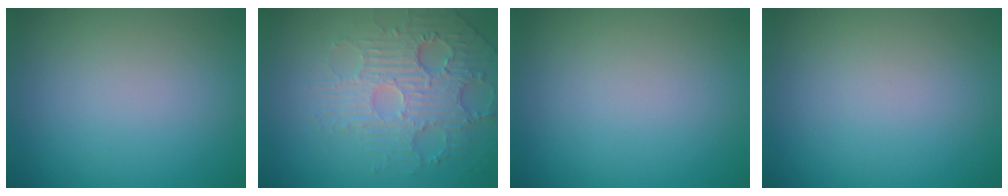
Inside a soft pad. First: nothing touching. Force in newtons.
{"total": 4.5, "press": 4.1, "slide": 2.0}
{"total": 0.0}
{"total": 0.0}